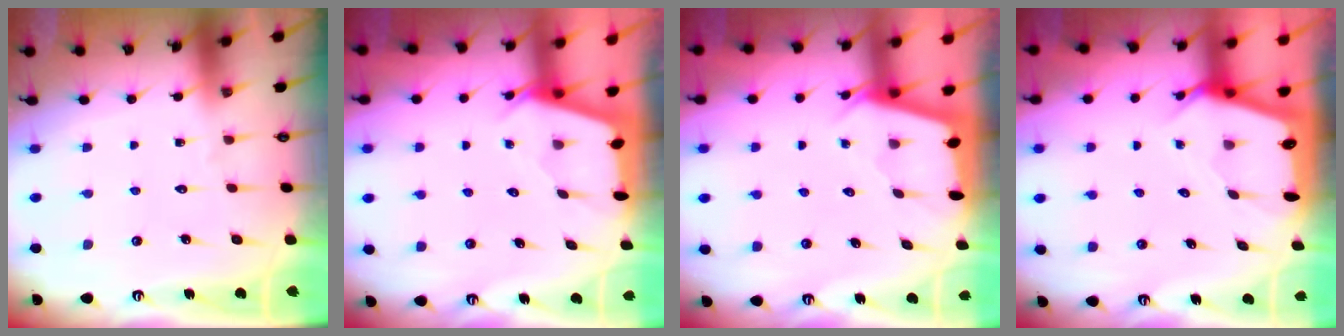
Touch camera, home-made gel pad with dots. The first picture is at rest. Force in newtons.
{"total": 2.5, "press": 2.5, "slide": 0.2}
{"total": 2.2, "press": 2.2, "slide": 0.3}
{"total": 2.9, "press": 2.9, "slide": 0.2}